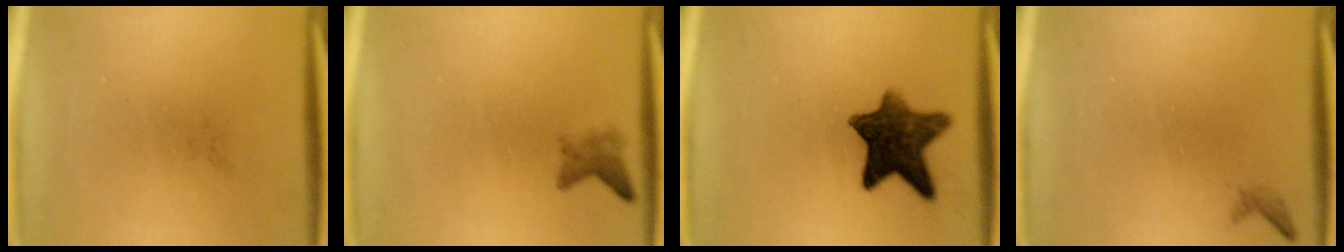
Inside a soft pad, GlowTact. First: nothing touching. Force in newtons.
{"total": 1.7}
{"total": 10.2}
{"total": 0.6}